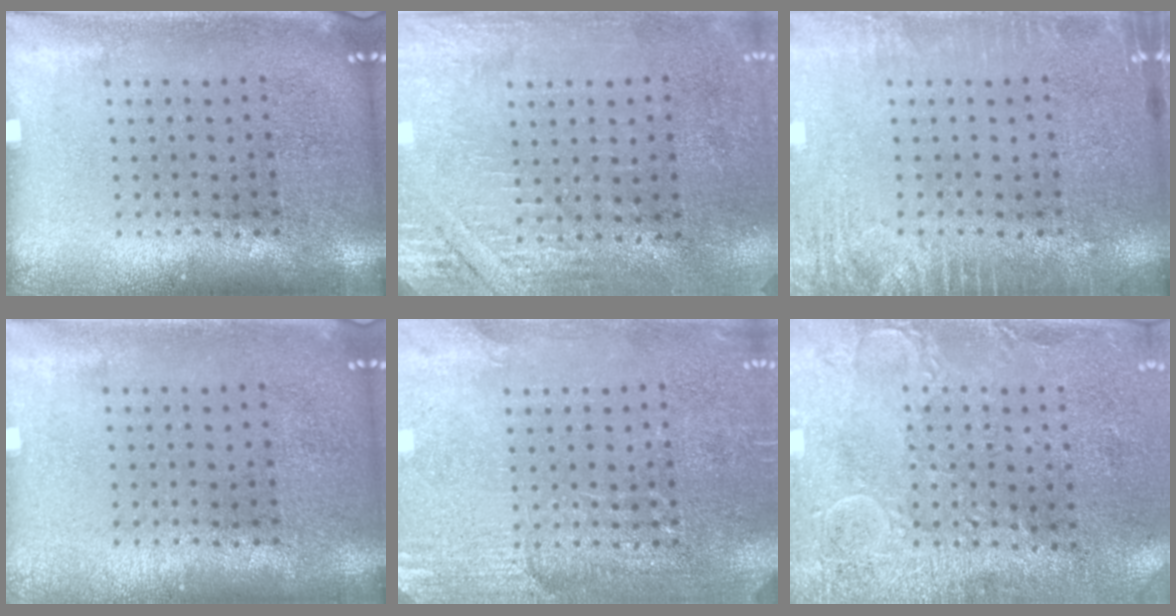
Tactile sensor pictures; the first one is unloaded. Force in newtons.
{"total": 2.8, "press": 2.5, "slide": 1.2}
{"total": 2.7, "press": 2.7, "slide": 0.4}
{"total": 0.0}
{"total": 2.8, "press": 2.7, "slide": 0.8}
{"total": 2.9, "press": 2.4, "slide": 1.6}